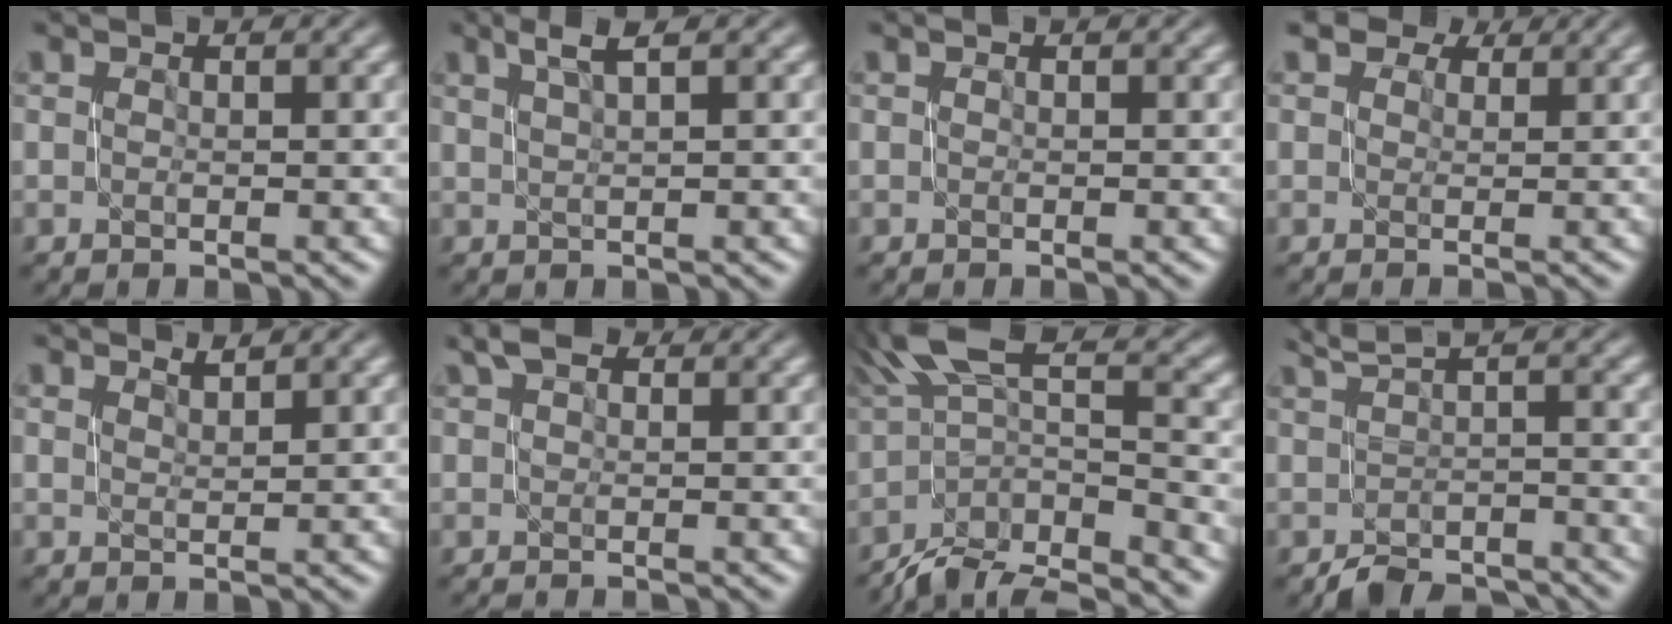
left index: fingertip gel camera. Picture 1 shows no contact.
{"total": 2.1, "force": [1.4, 0.2, 1.5], "torque": [-0.021, 0.004, 0.026]}
{"total": 0.0}
{"total": 3.5, "force": [2.6, 1.6, 1.6], "torque": [-0.027, 0.014, 0.020]}
{"total": 1.4, "force": [1.3, 0.1, 0.3], "torque": [-0.002, 0.000, 0.022]}
{"total": 2.0, "force": [1.5, 0.7, 1.2], "torque": [-0.014, 0.004, 0.020]}
{"total": 9.3, "force": [-5.1, 2.6, 7.4], "torque": [-0.127, 0.015, -0.086]}
{"total": 3.2, "force": [-1.3, 1.2, 2.7], "torque": [-0.025, -0.004, -0.020]}